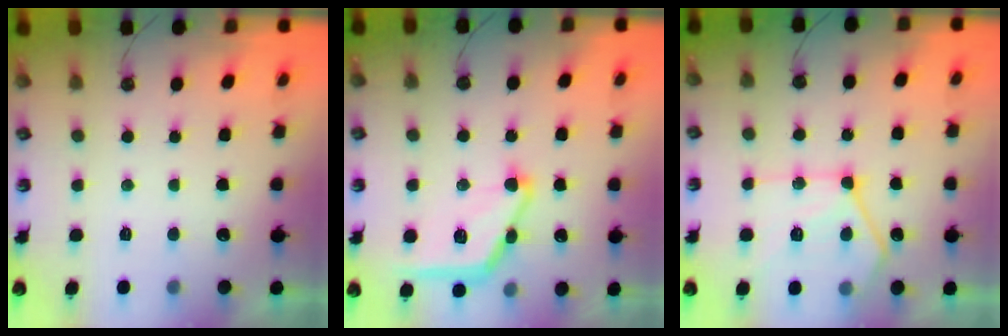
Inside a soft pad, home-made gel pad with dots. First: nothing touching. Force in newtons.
{"total": 15.9, "press": 15.9, "slide": 0.5}
{"total": 16.9, "press": 16.8, "slide": 1.6}